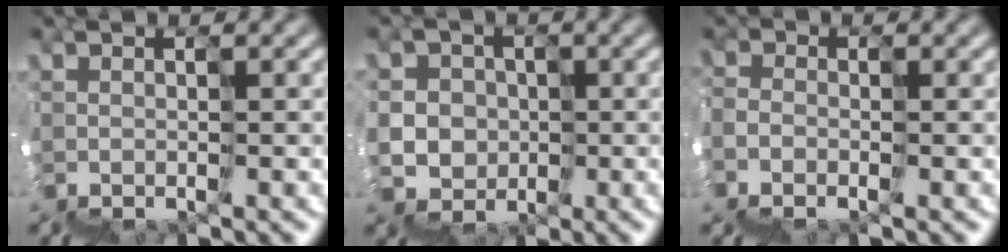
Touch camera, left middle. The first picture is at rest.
{"total": 3.5, "force": [0.0, 3.4, -0.8], "torque": [0.025, 0.014, -0.007]}
{"total": 3.0, "force": [-2.8, 1.2, 0.3], "torque": [0.000, -0.021, -0.045]}